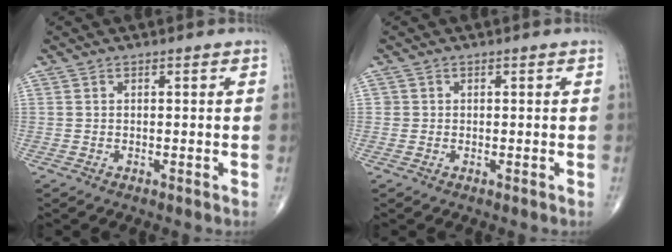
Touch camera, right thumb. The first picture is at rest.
{"total": 0.8, "force": [0.0, 0.8, 0.0], "torque": [0.008, 0.005, -0.001]}